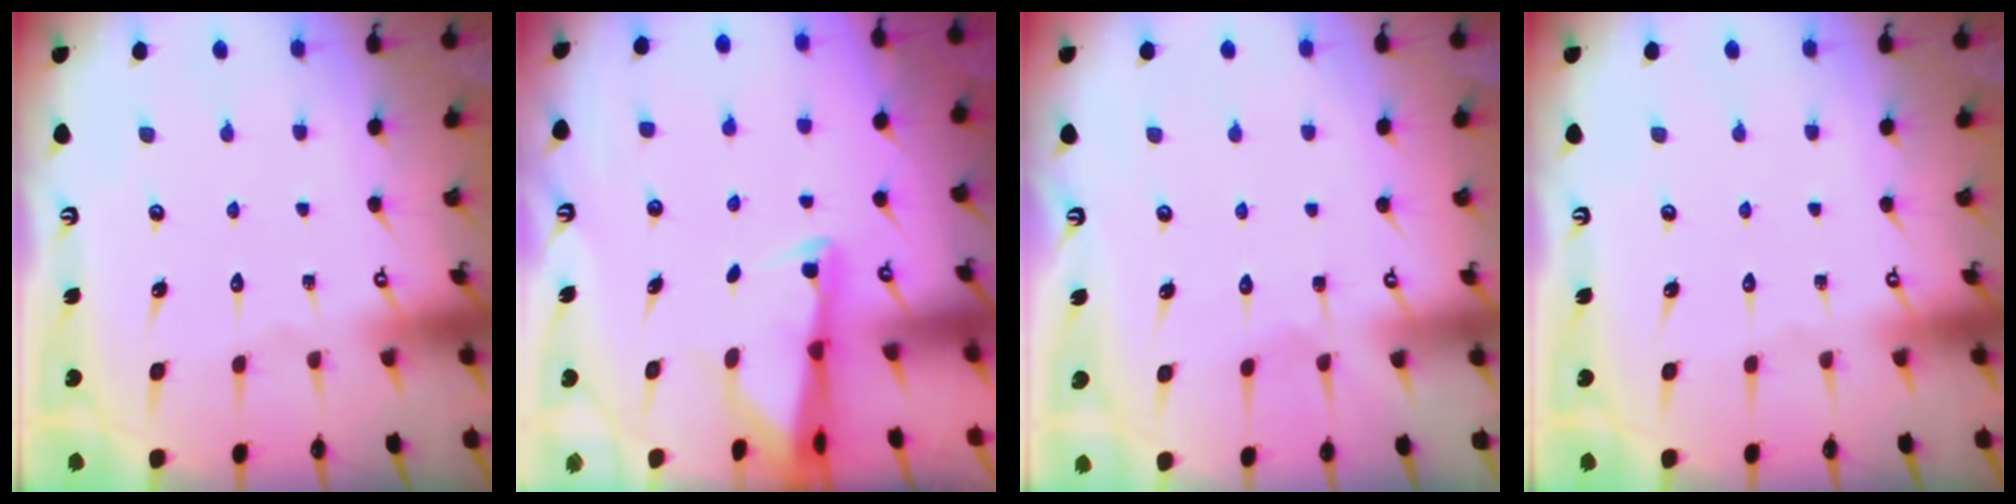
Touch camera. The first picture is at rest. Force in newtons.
{"total": 2.5, "press": 2.5, "slide": 0.5}
{"total": 2.6, "press": 2.5, "slide": 0.3}
{"total": 0.0}